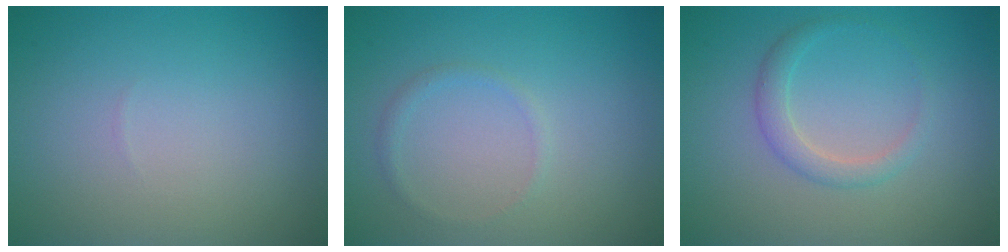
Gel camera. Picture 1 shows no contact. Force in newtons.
{"total": 0.9, "press": 0.9, "slide": 0.1}
{"total": 1.8, "press": 1.8, "slide": 0.1}